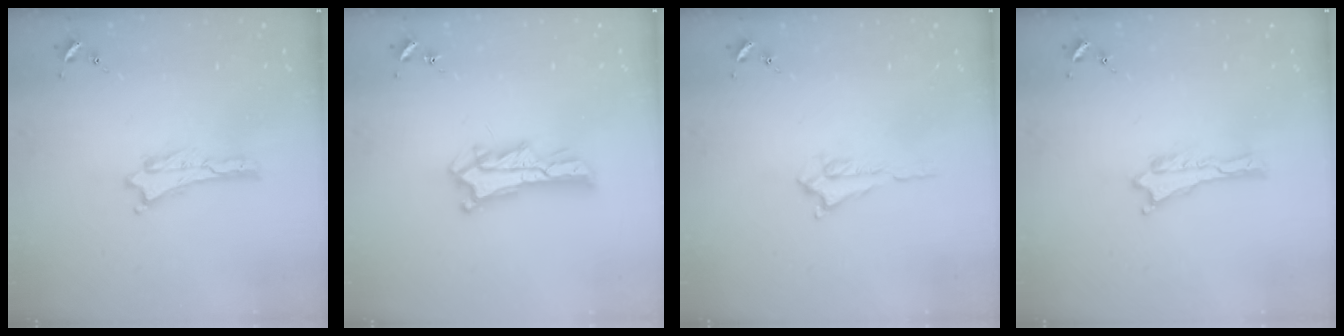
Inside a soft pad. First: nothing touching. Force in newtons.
{"total": 5.2, "press": 5.2, "slide": 0.5}
{"total": 0.7, "press": 0.7, "slide": 0.2}
{"total": 0.0}